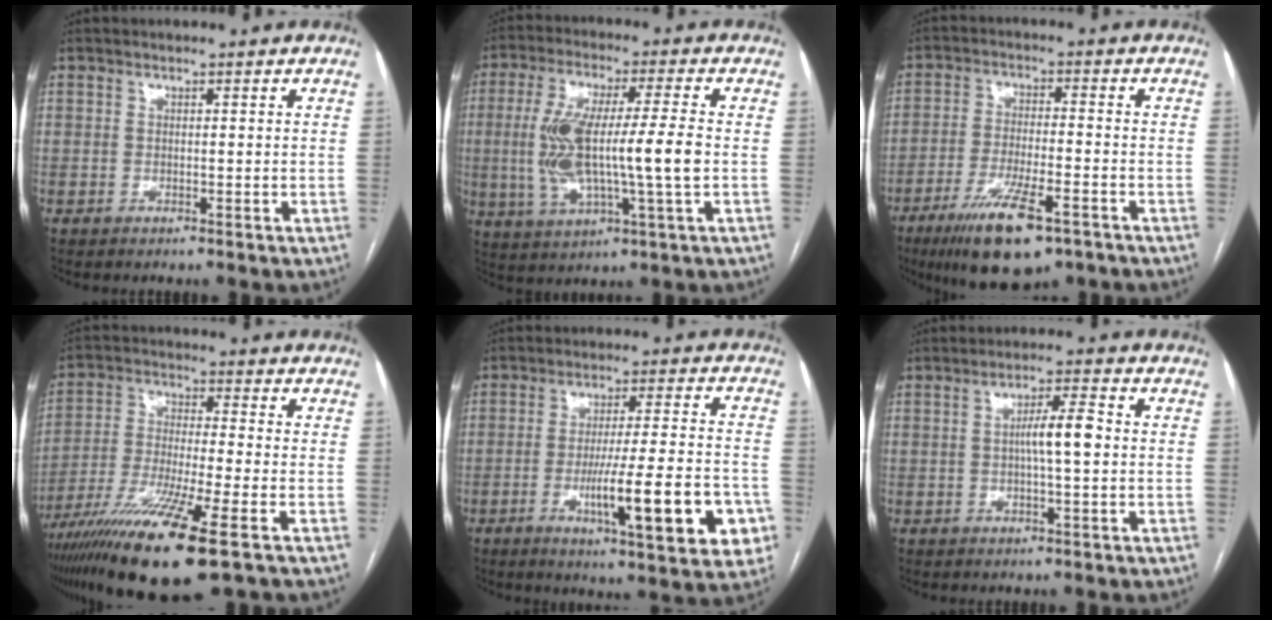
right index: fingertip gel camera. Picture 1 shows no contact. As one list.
[{"total": 14.1, "force": [-0.7, 1.8, 14.0], "torque": [-0.284, 0.006, -0.012]}, {"total": 12.2, "force": [-7.5, 2.7, 9.3], "torque": [-0.169, -0.024, -0.123]}, {"total": 15.9, "force": [-9.3, 0.1, 12.8], "torque": [-0.253, -0.044, -0.169]}, {"total": 16.7, "force": [-5.4, 2.0, 15.7], "torque": [-0.199, 0.000, -0.070]}, {"total": 5.1, "force": [0.0, 0.4, 5.1], "torque": [-0.088, 0.009, -0.001]}]